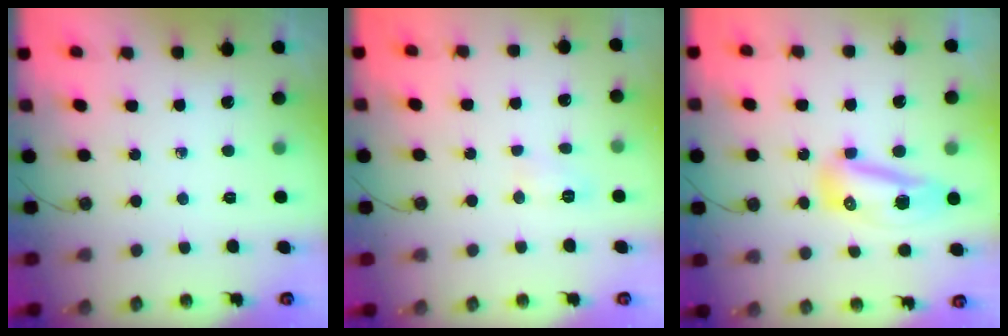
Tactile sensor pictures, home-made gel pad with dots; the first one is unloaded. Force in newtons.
{"total": 6.0, "press": 5.9, "slide": 0.7}
{"total": 10.2, "press": 9.9, "slide": 2.4}